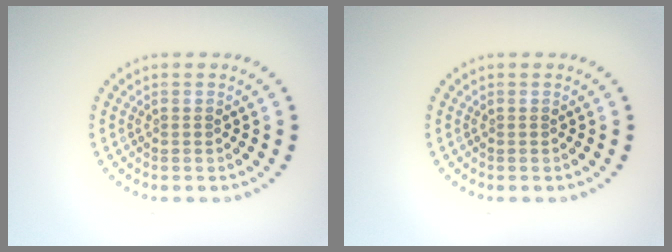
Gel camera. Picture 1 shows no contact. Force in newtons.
{"total": 0.0}